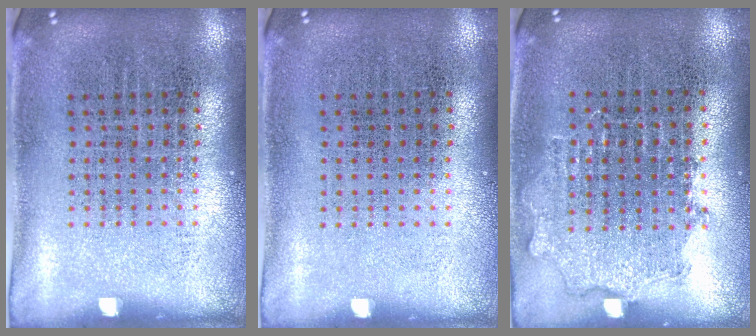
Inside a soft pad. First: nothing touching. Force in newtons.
{"total": 0.0}
{"total": 0.9, "press": 0.9, "slide": 0.2}